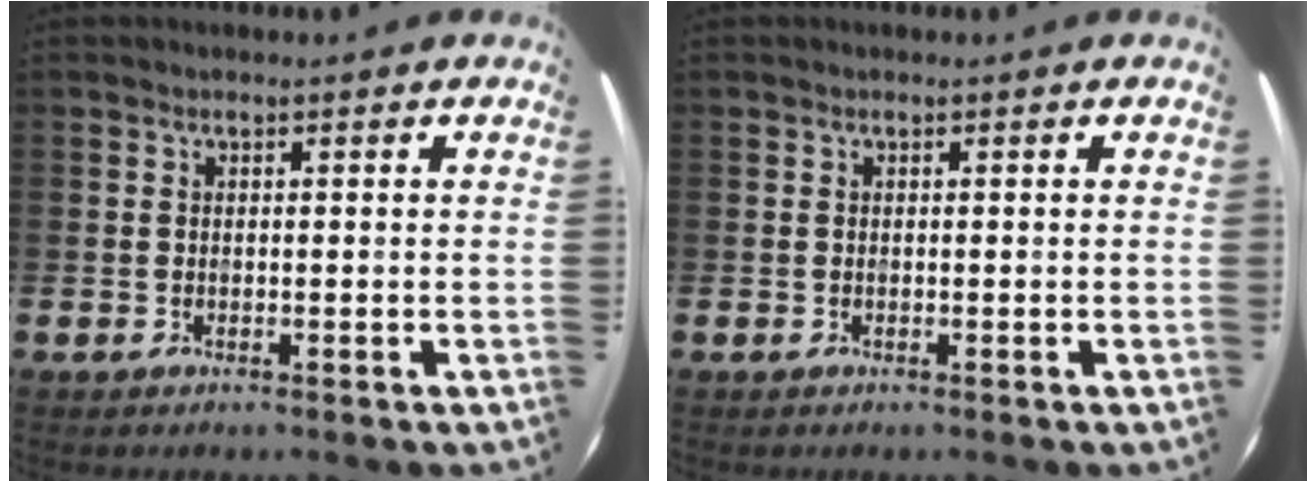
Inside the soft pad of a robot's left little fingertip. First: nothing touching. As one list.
[{"total": 0.0}]